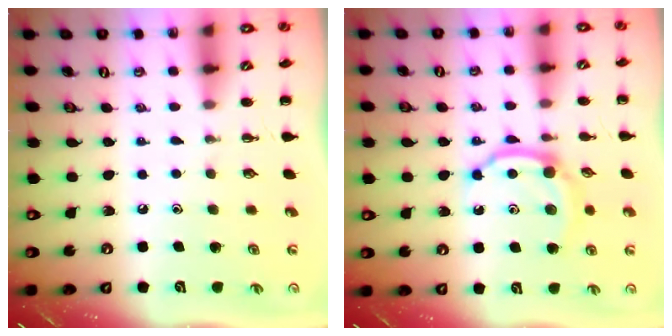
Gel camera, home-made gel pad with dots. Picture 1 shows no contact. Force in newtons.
{"total": 7.9, "press": 7.8, "slide": 0.9}